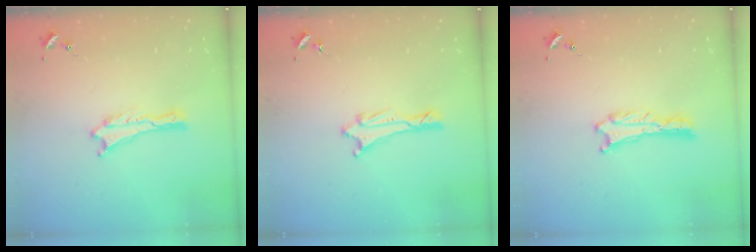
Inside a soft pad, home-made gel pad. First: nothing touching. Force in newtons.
{"total": 1.1, "press": 1.1, "slide": 0.1}
{"total": 0.6, "press": 0.6, "slide": 0.1}